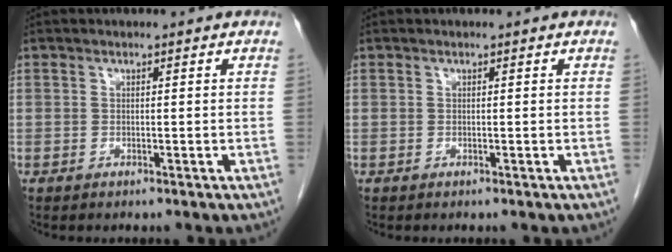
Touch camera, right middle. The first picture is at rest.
{"total": 0.0}